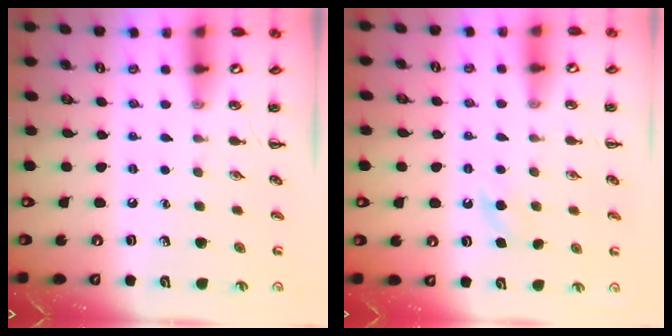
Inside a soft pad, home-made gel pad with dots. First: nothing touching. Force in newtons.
{"total": 3.5, "press": 3.4, "slide": 0.9}